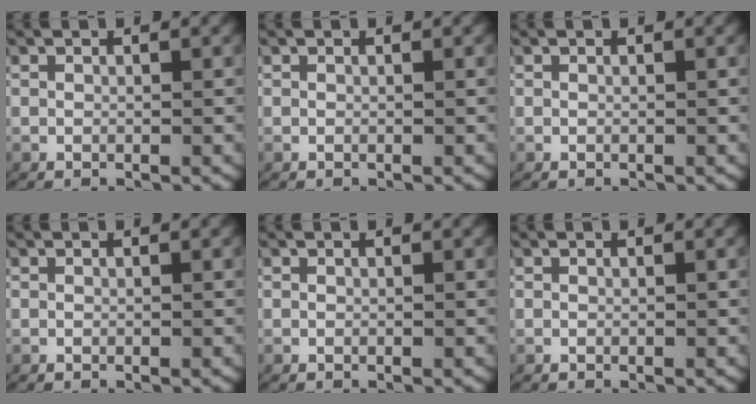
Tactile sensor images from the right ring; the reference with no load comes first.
{"total": 0.0}
{"total": 0.0}
{"total": 0.0}
{"total": 0.0}
{"total": 0.0}